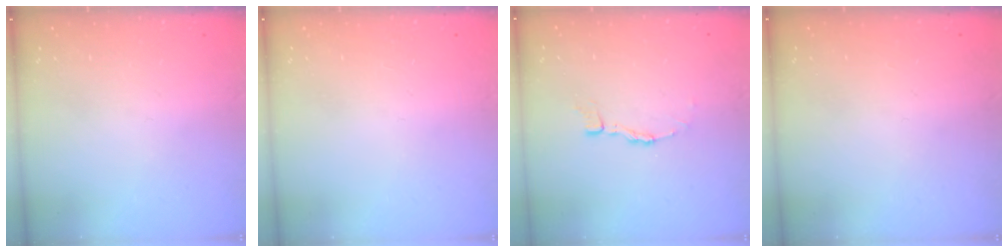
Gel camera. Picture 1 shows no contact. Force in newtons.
{"total": 0.0}
{"total": 3.7, "press": 3.7, "slide": 0.0}
{"total": 1.4, "press": 1.4, "slide": 0.1}